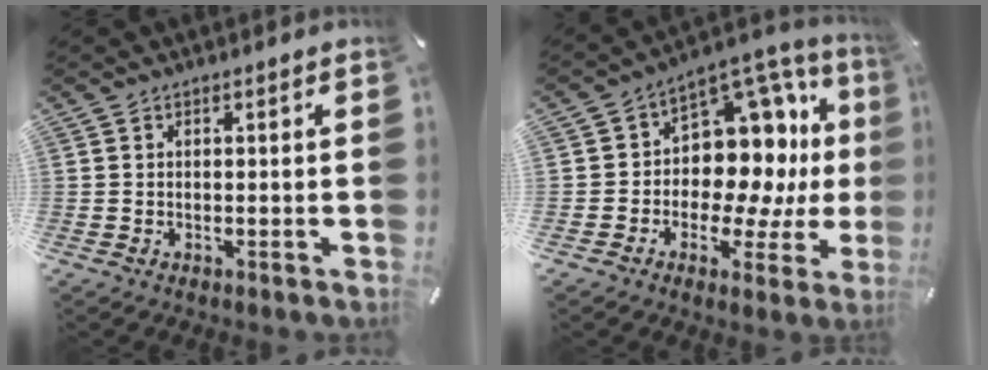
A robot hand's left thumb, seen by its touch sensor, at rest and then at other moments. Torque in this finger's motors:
{"motor_torque": [0.44, 0.49, 0.67, 0.43, 0.14]}